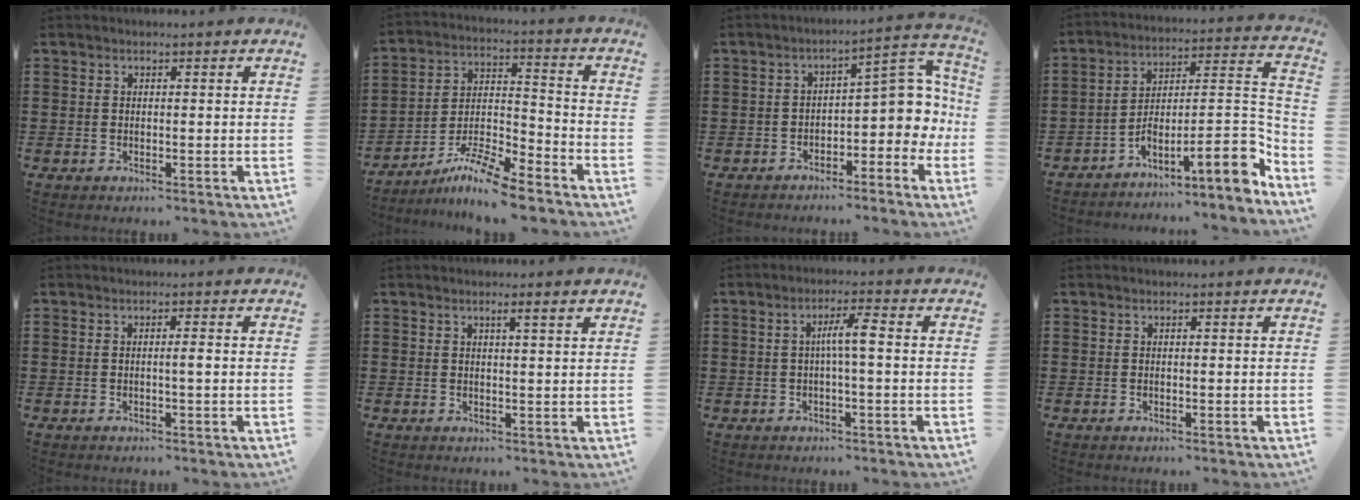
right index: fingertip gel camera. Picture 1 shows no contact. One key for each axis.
{"total": 9.2, "fx": -7.8, "fy": 1.0, "fz": 4.7, "tx": -0.086, "ty": 0.015, "tz": -0.150}
{"total": 6.2, "fx": -1.3, "fy": 3.4, "fz": 5.0, "tx": -0.074, "ty": -0.014, "tz": -0.031}
{"total": 9.8, "fx": -5.7, "fy": 1.9, "fz": 7.7, "tx": -0.108, "ty": -0.017, "tz": -0.112}
{"total": 1.1, "fx": -0.1, "fy": -0.1, "fz": 1.1, "tx": -0.023, "ty": -0.002, "tz": -0.004}
{"total": 1.8, "fx": 0.9, "fy": 0.1, "fz": 1.5, "tx": -0.031, "ty": 0.000, "tz": 0.014}
{"total": 4.0, "fx": -0.1, "fy": 0.3, "fz": 4.0, "tx": -0.074, "ty": 0.003, "tz": -0.006}
{"total": 0.0}